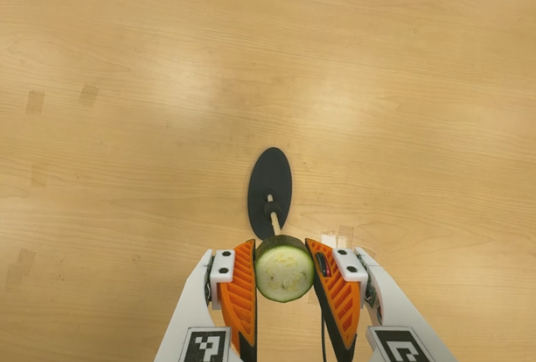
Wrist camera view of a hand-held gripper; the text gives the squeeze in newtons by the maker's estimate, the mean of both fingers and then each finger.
{"total": 11.0, "left": 10.3, "right": 11.7}